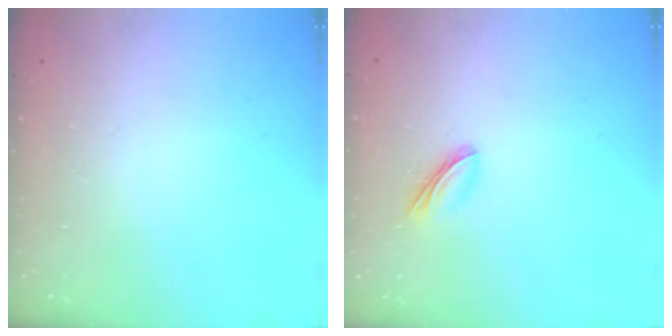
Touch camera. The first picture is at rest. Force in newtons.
{"total": 4.2, "press": 4.2, "slide": 0.0}